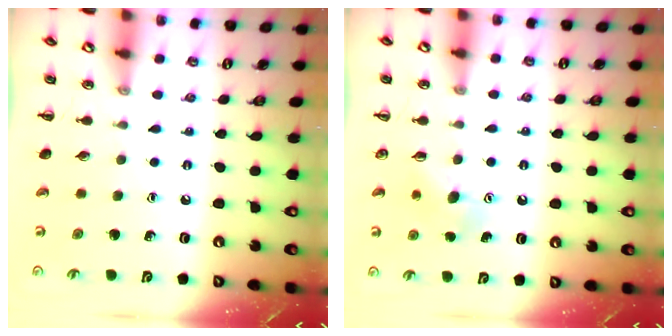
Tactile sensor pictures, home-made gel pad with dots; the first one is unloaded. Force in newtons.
{"total": 4.8, "press": 4.7, "slide": 1.1}